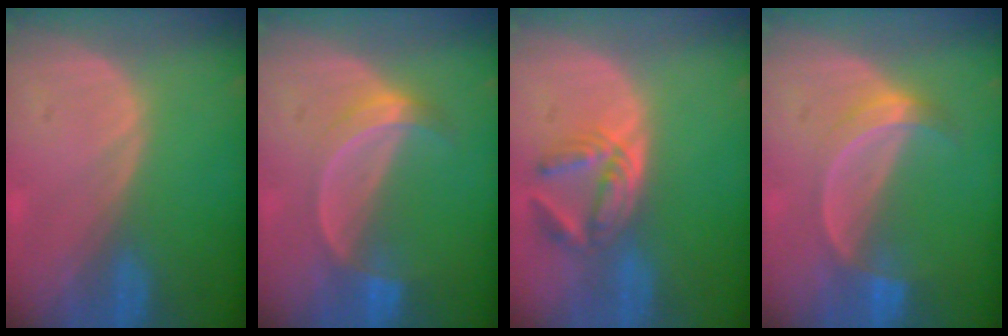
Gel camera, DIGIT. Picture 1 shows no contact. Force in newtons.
{"total": 5.2, "press": 4.7, "slide": 2.2}
{"total": 5.6, "press": 5.3, "slide": 1.7}
{"total": 5.2, "press": 4.7, "slide": 2.2}